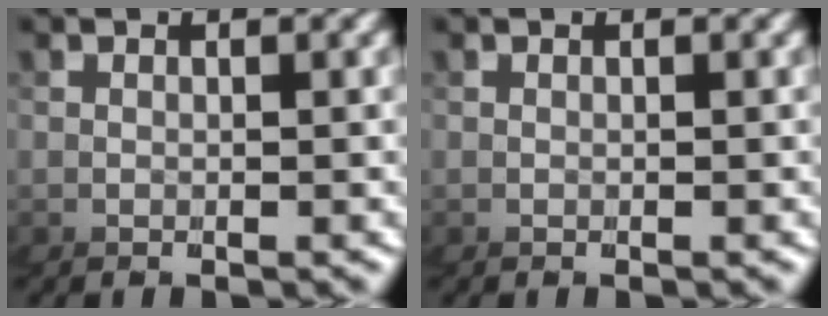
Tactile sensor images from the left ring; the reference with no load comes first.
{"total": 0.0}